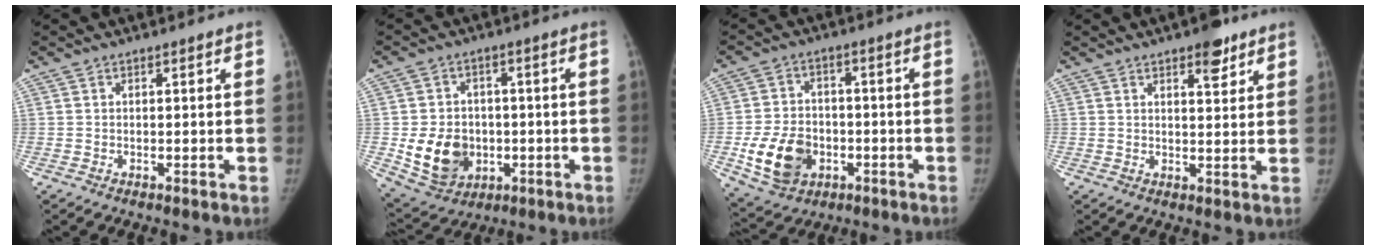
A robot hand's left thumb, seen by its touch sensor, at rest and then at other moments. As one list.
[{"total": 11.6, "force": [-2.0, 9.5, 6.3], "torque": [-0.078, 0.001, -0.018]}, {"total": 11.9, "force": [-3.6, 8.9, 7.0], "torque": [-0.107, 0.009, -0.056]}, {"total": 5.4, "force": [3.5, 2.1, 3.6], "torque": [-0.032, -0.018, 0.045]}]